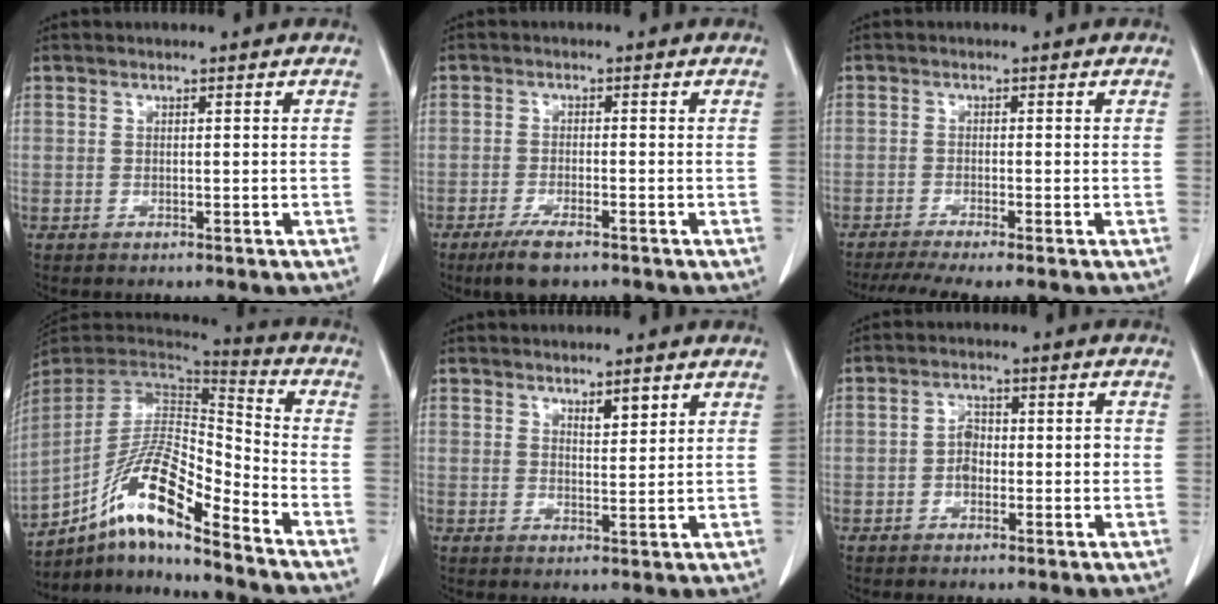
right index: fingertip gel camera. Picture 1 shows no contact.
{"total": 4.7, "force": [-3.2, 1.1, 3.2], "torque": [-0.066, -0.007, -0.052]}
{"total": 5.6, "force": [-4.3, 0.0, 3.5], "torque": [-0.056, -0.008, -0.072]}
{"total": 15.7, "force": [-10.2, 2.2, 11.8], "torque": [-0.218, 0.010, -0.181]}
{"total": 2.6, "force": [1.7, 0.7, 1.8], "torque": [-0.031, -0.004, 0.029]}
{"total": 3.9, "force": [-0.8, 2.4, 3.0], "torque": [-0.047, 0.017, -0.014]}